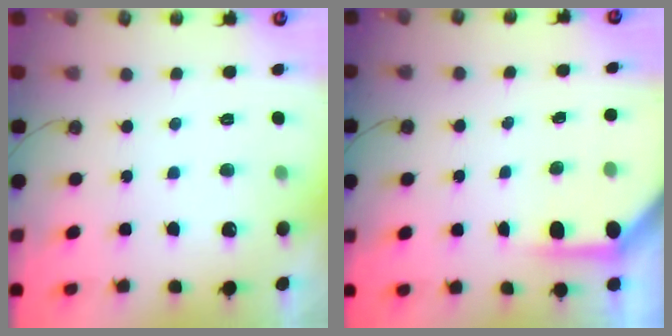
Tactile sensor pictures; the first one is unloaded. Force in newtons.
{"total": 3.7, "press": 3.6, "slide": 0.4}